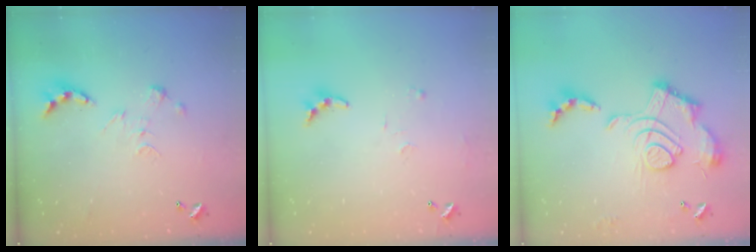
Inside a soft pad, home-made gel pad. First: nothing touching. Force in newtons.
{"total": 7.9, "press": 7.9, "slide": 0.5}
{"total": 2.4, "press": 1.9, "slide": 1.5}